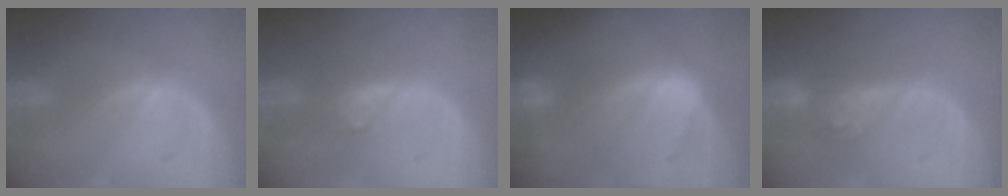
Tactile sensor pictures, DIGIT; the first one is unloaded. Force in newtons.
{"total": 2.6, "press": 2.6, "slide": 0.3}
{"total": 9.3, "press": 8.1, "slide": 4.4}
{"total": 4.6, "press": 4.5, "slide": 0.8}